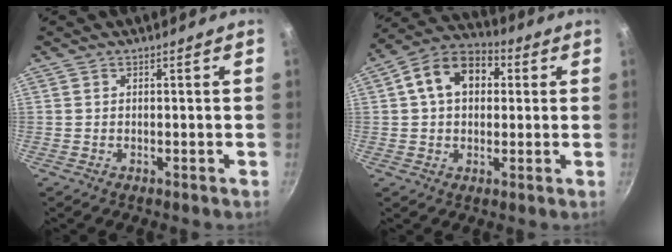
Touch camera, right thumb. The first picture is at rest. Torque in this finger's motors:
{"motor_torque": [-0.38, 1.86, 0.61, -0.42, 0.11]}